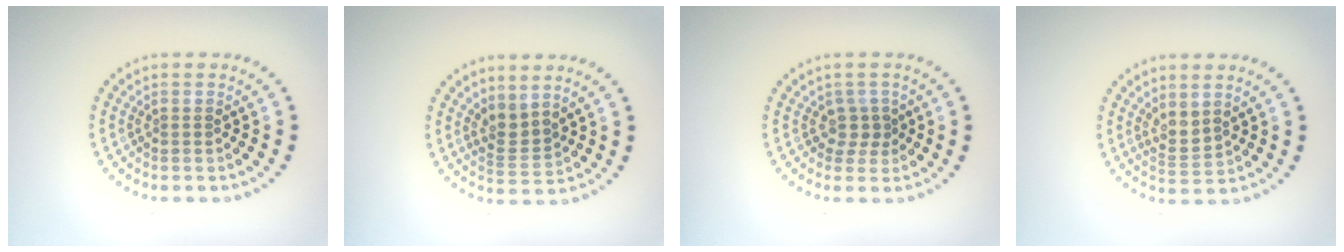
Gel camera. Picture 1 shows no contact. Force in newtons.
{"total": 2.3, "press": 1.5, "slide": 1.7}
{"total": 1.8, "press": 1.2, "slide": 1.3}
{"total": 2.2, "press": 1.6, "slide": 1.5}